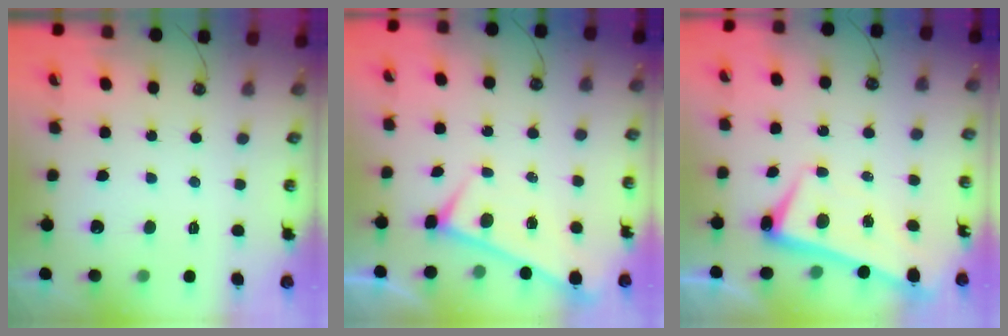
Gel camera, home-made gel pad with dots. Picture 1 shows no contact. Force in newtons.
{"total": 0.0}
{"total": 2.6, "press": 2.5, "slide": 0.6}